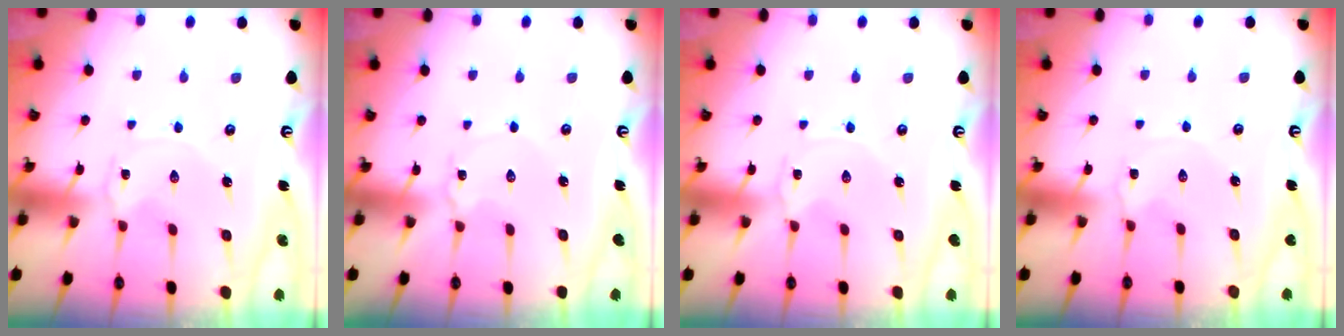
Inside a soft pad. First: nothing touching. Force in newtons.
{"total": 3.2, "press": 3.2, "slide": 0.3}
{"total": 0.0}
{"total": 1.8, "press": 1.8, "slide": 0.3}